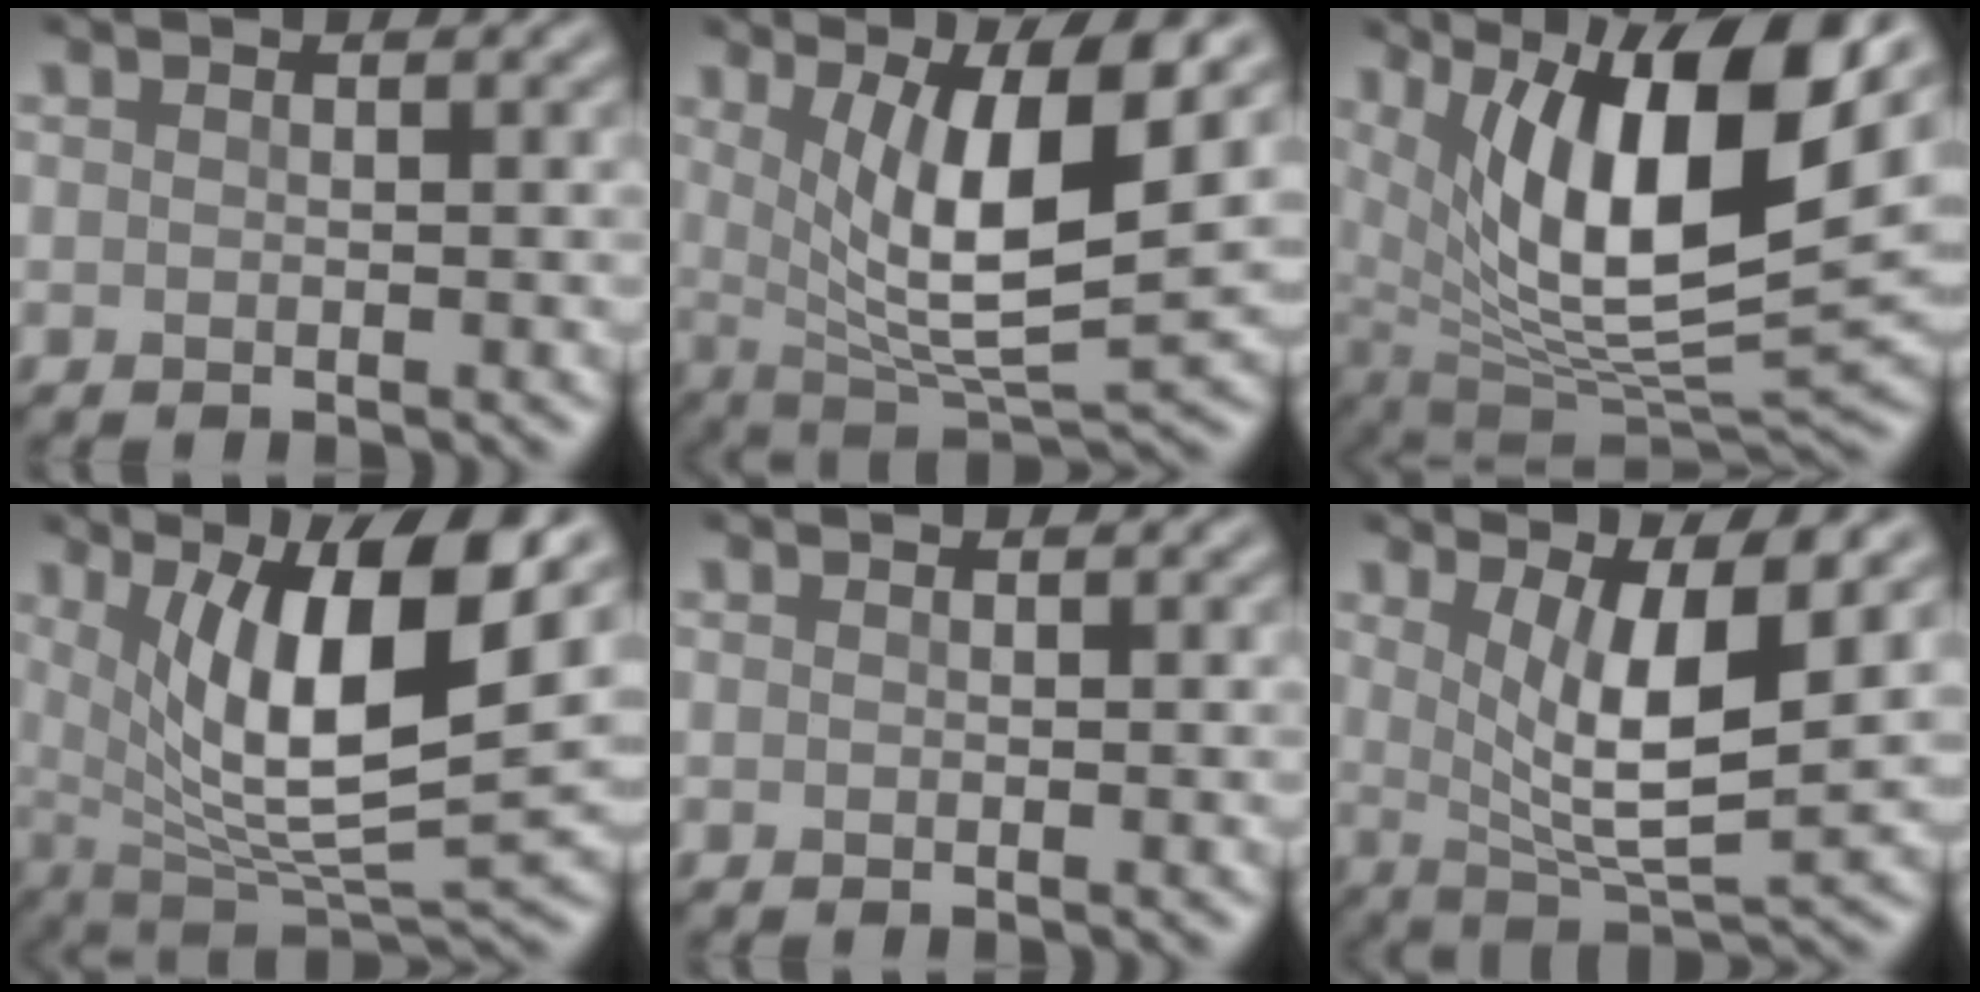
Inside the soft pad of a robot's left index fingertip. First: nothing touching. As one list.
[{"total": 8.7, "force": [2.2, 2.4, 8.0], "torque": [-0.138, -0.018, 0.045]}, {"total": 13.6, "force": [4.8, 4.7, 11.8], "torque": [-0.185, -0.010, 0.081]}, {"total": 11.2, "force": [3.6, 3.2, 10.1], "torque": [-0.167, -0.011, 0.069]}, {"total": 0.0}, {"total": 6.9, "force": [1.8, 2.0, 6.4], "torque": [-0.113, -0.017, 0.037]}]